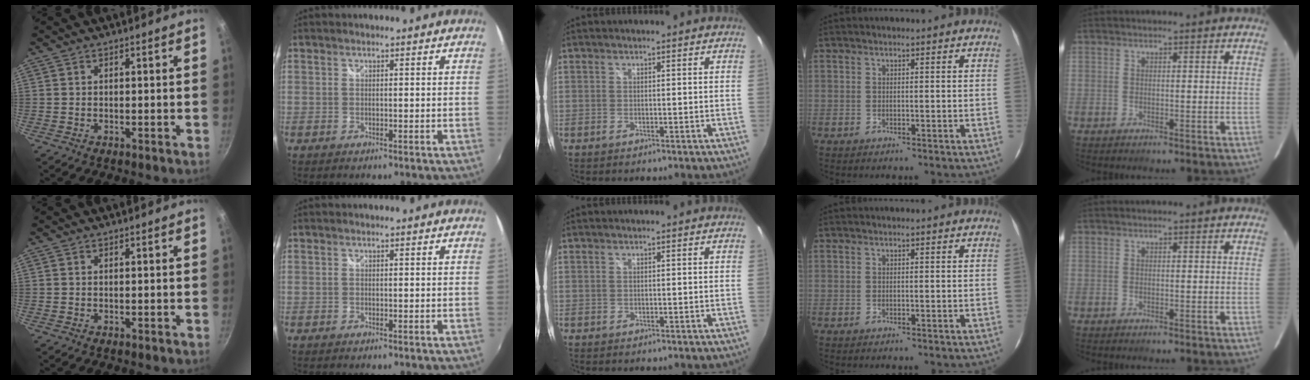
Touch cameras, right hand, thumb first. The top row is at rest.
{}